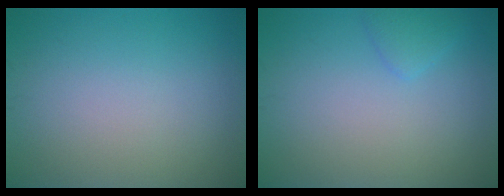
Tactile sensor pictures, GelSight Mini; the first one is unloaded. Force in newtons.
{"total": 1.3, "press": 1.3, "slide": 0.0}